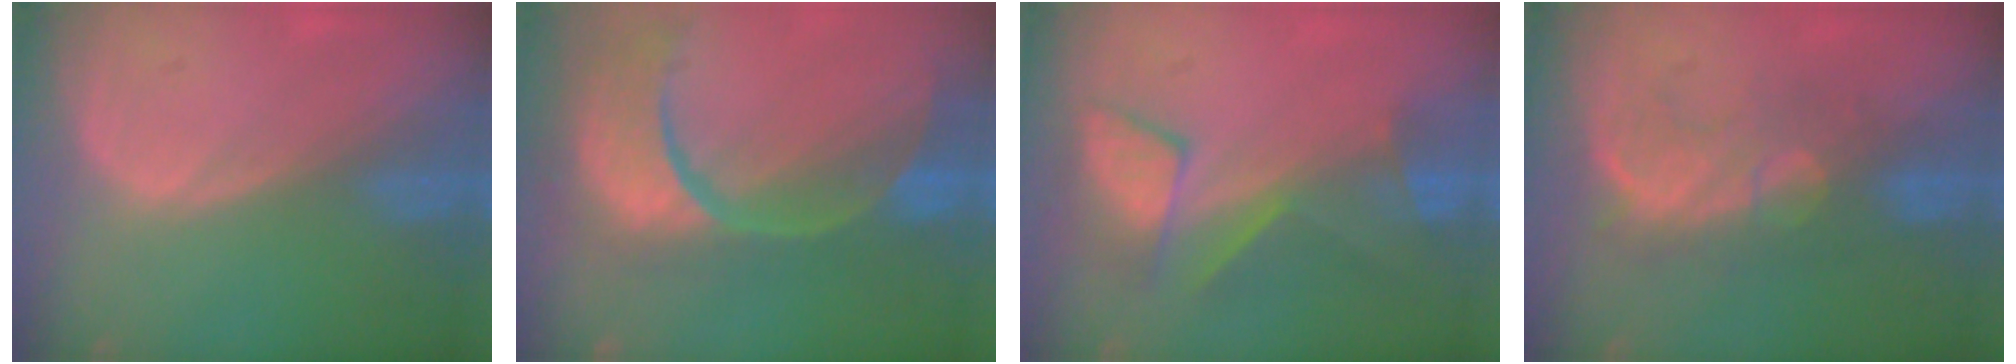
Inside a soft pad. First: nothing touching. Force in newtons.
{"total": 13.8, "press": 10.9, "slide": 8.4}
{"total": 7.5, "press": 7.4, "slide": 1.3}
{"total": 7.9, "press": 7.8, "slide": 1.4}